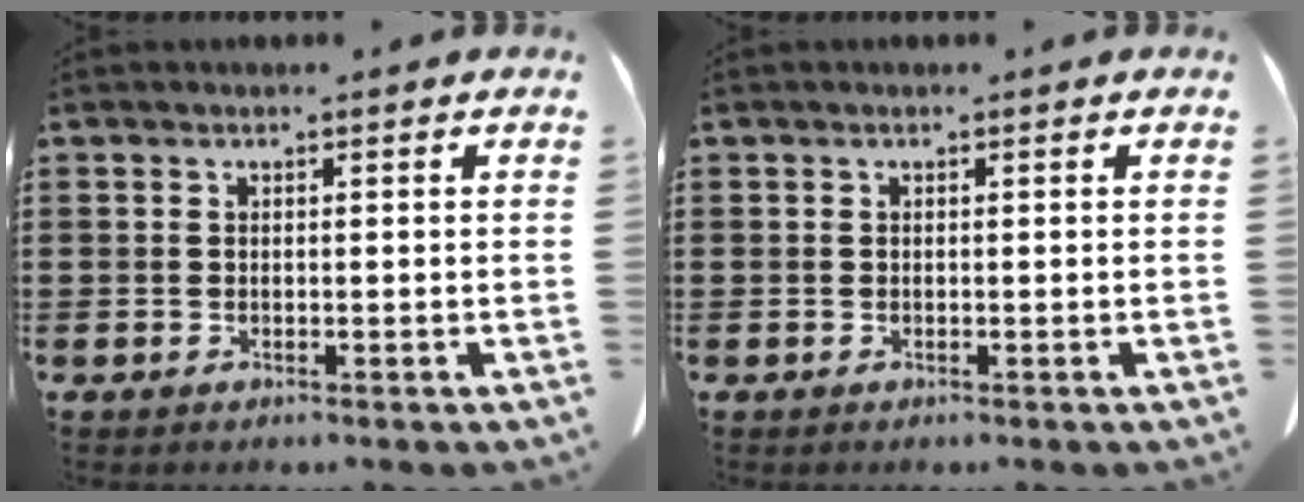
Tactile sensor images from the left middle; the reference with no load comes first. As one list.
[{"total": 0.0}]